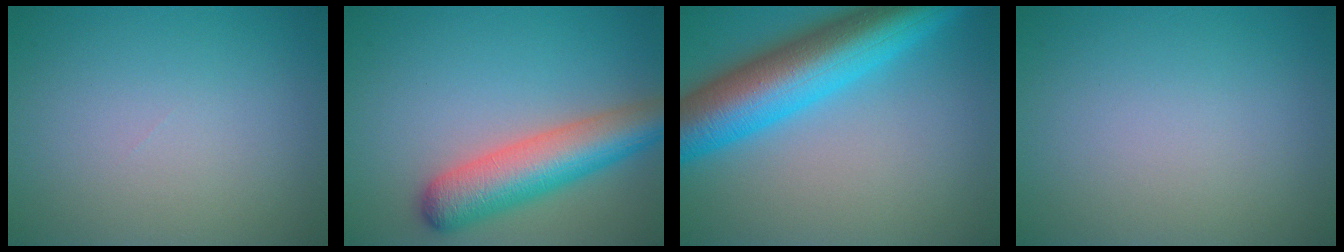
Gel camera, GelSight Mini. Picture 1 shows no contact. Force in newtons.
{"total": 6.6, "press": 6.6, "slide": 0.3}
{"total": 11.4, "press": 11.4, "slide": 0.5}
{"total": 0.0}